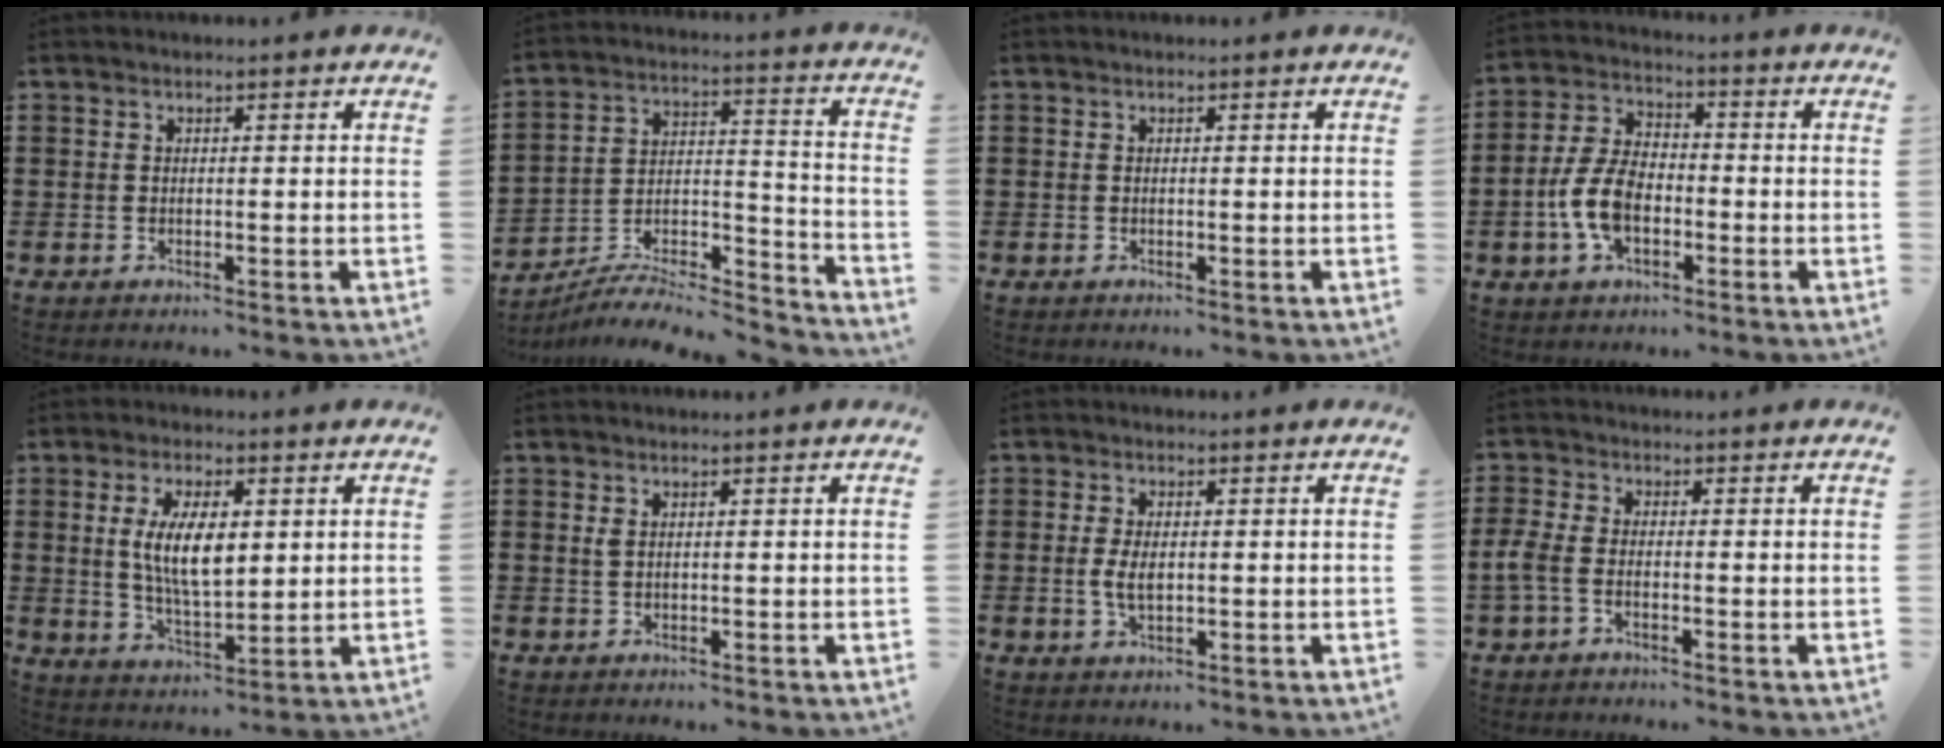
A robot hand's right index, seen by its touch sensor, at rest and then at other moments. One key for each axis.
{"total": 7.4, "fx": -6.7, "fy": 1.8, "fz": 2.4, "tx": -0.033, "ty": 0.008, "tz": -0.131}
{"total": 0.0}
{"total": 8.2, "fx": -2.0, "fy": 5.0, "fz": 6.2, "tx": -0.157, "ty": 0.001, "tz": -0.045}
{"total": 8.7, "fx": 1.5, "fy": 3.7, "fz": 7.7, "tx": -0.151, "ty": 0.004, "tz": 0.023}
{"total": 1.0, "fx": 0.5, "fy": 0.4, "fz": 0.8, "tx": -0.018, "ty": 0.004, "tz": 0.008}
{"total": 3.3, "fx": 0.1, "fy": 1.6, "fz": 2.9, "tx": -0.065, "ty": 0.002, "tz": -0.001}
{"total": 2.7, "fx": -1.2, "fy": 1.0, "fz": 2.2, "tx": -0.067, "ty": -0.009, "tz": -0.030}